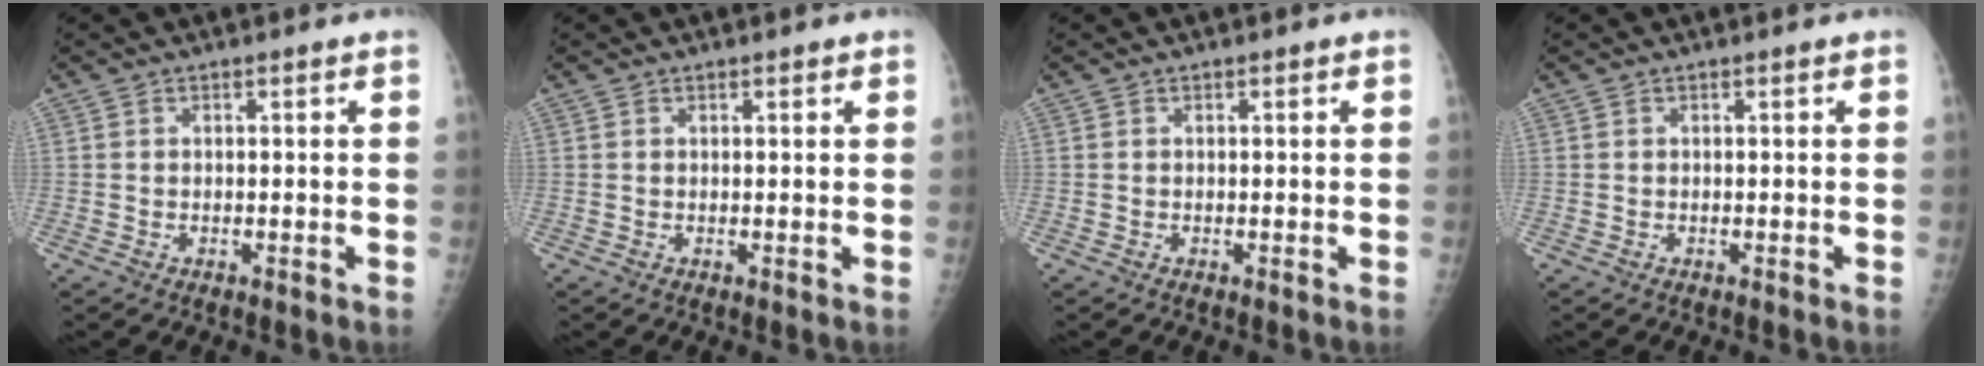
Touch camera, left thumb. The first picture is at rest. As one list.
[{"total": 0.6, "force": [0.5, 0.2, 0.4], "torque": [-0.003, -0.001, 0.005]}, {"total": 0.0}, {"total": 0.0}]